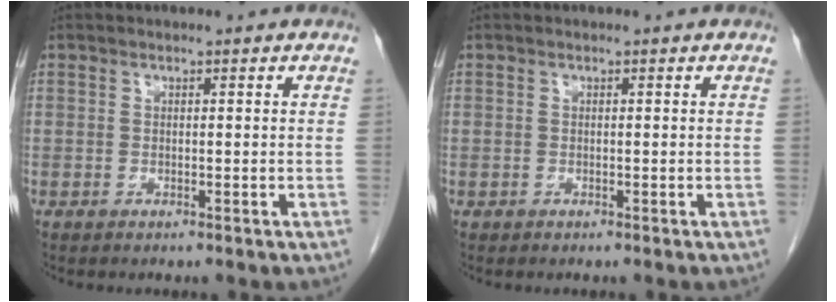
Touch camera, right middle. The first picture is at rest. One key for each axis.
{"total": 0.0}